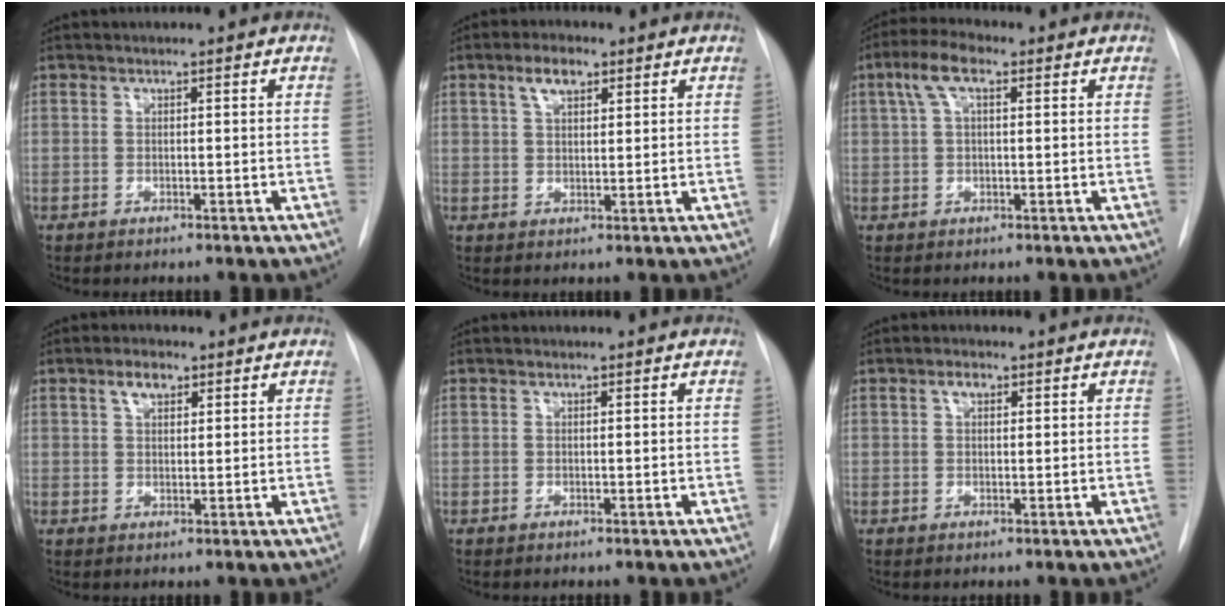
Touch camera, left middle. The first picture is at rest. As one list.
[{"total": 4.4, "force": [2.4, 1.9, 3.1], "torque": [-0.061, 0.010, 0.044]}, {"total": 5.4, "force": [2.1, 1.9, 4.6], "torque": [-0.101, 0.026, 0.040]}, {"total": 3.4, "force": [1.9, 1.7, 2.3], "torque": [-0.044, 0.008, 0.034]}, {"total": 0.0}, {"total": 1.8, "force": [0.8, 1.0, 1.3], "torque": [-0.025, 0.008, 0.013]}]